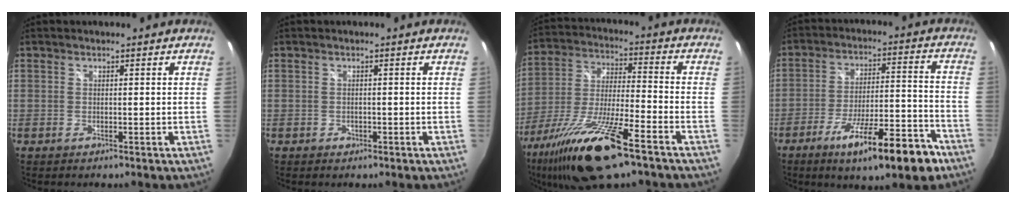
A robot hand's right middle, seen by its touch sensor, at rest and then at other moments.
{"total": 1.0, "force": [-0.5, 0.8, 0.2], "torque": [-0.002, -0.003, -0.006]}
{"total": 19.2, "force": [-12.3, 3.4, 14.3], "torque": [-0.292, -0.038, -0.227]}
{"total": 16.3, "force": [-10.4, 3.0, 12.3], "torque": [-0.208, -0.025, -0.157]}